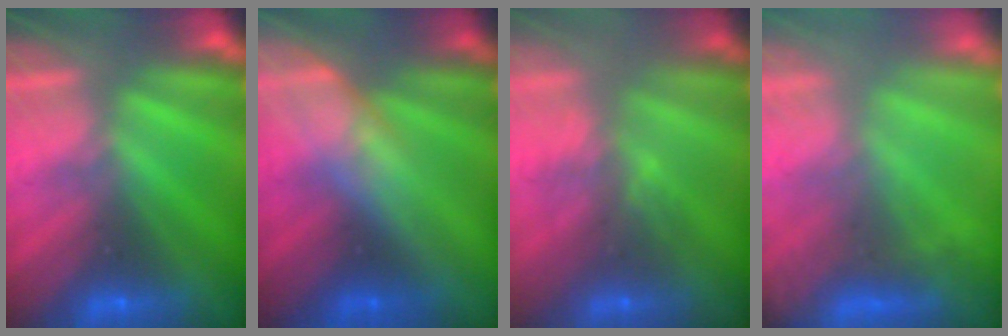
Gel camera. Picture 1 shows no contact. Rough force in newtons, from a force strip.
{"total": 2.8}
{"total": 2.9}
{"total": 8.2}